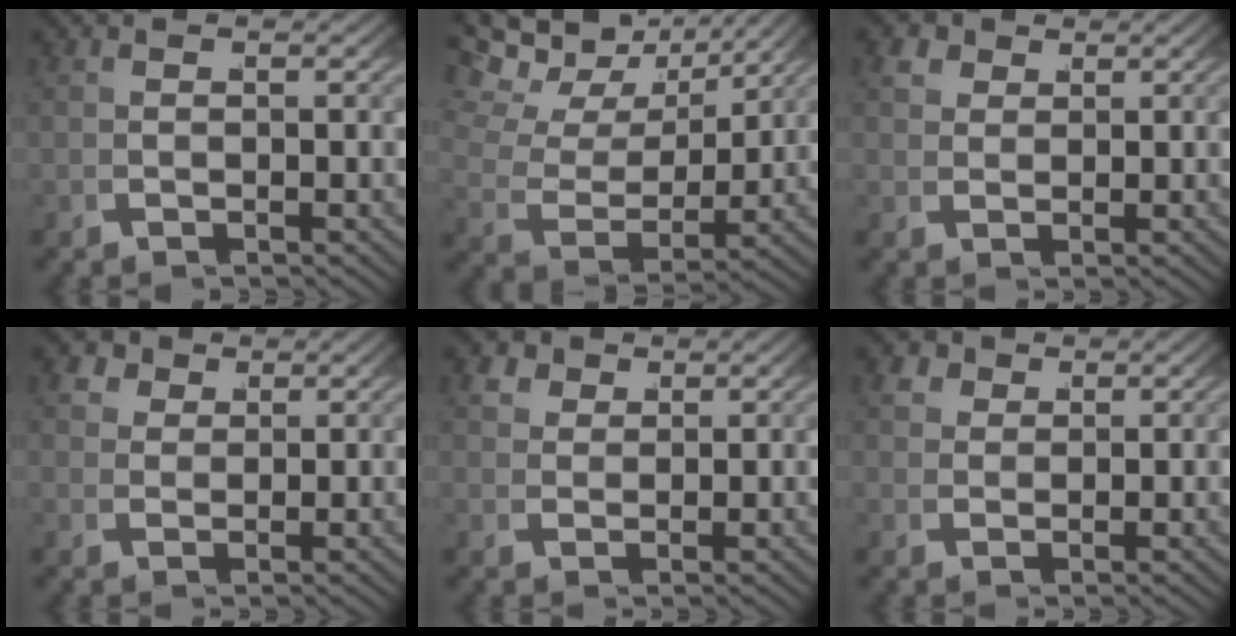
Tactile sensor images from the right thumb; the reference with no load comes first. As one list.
[{"total": 8.2, "force": [4.5, 5.1, 4.6], "torque": [-0.085, 0.007, 0.069]}, {"total": 2.9, "force": [1.7, 2.2, 0.9], "torque": [-0.030, -0.005, 0.036]}, {"total": 3.5, "force": [1.9, 2.7, 1.2], "torque": [-0.033, -0.004, 0.036]}, {"total": 3.1, "force": [1.9, 2.2, 1.0], "torque": [-0.030, -0.004, 0.041]}, {"total": 2.9, "force": [1.6, 2.2, 0.9], "torque": [-0.028, -0.004, 0.035]}]